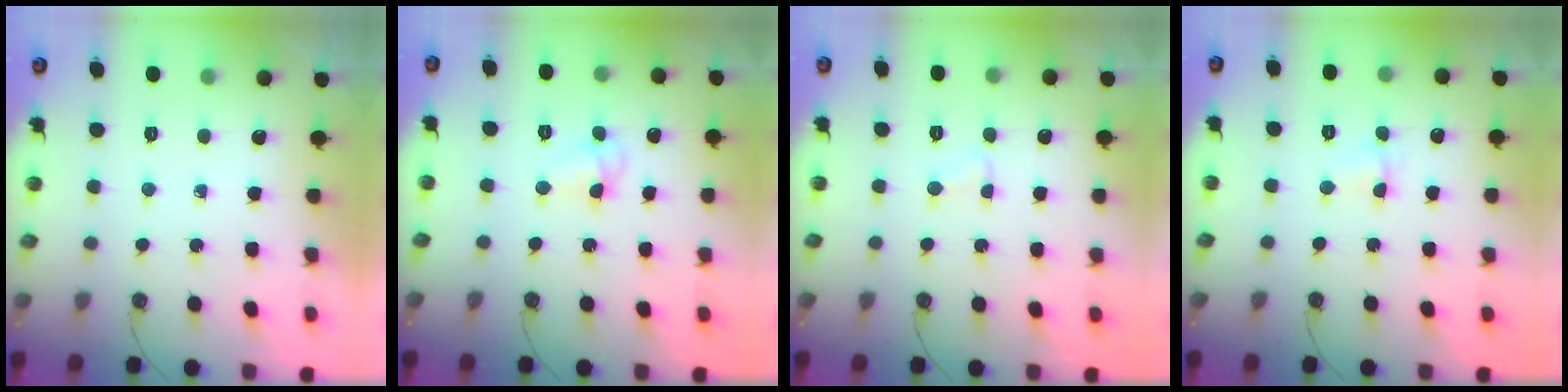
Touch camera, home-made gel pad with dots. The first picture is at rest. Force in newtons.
{"total": 3.7, "press": 3.7, "slide": 0.3}
{"total": 2.3, "press": 2.3, "slide": 0.2}
{"total": 1.6, "press": 1.4, "slide": 0.6}